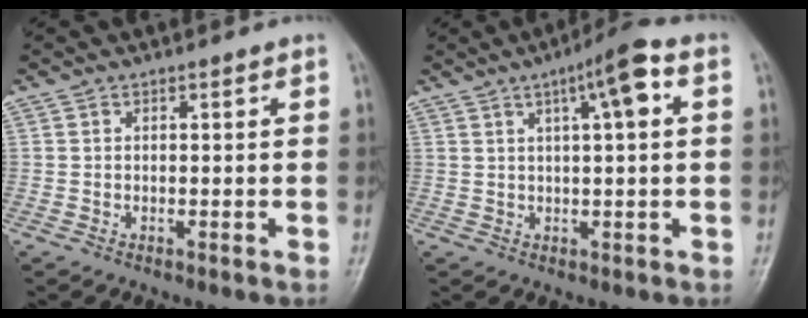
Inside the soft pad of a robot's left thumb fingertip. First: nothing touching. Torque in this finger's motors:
{"motor_torque": [-0.16, 0.38, -0.25, 0.01, 0.21]}